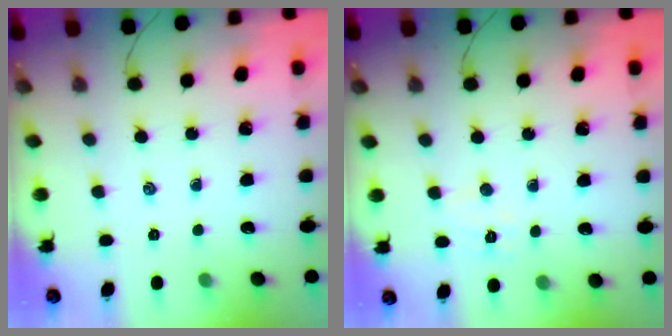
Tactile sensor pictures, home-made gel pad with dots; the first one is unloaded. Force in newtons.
{"total": 5.5, "press": 5.4, "slide": 1.2}